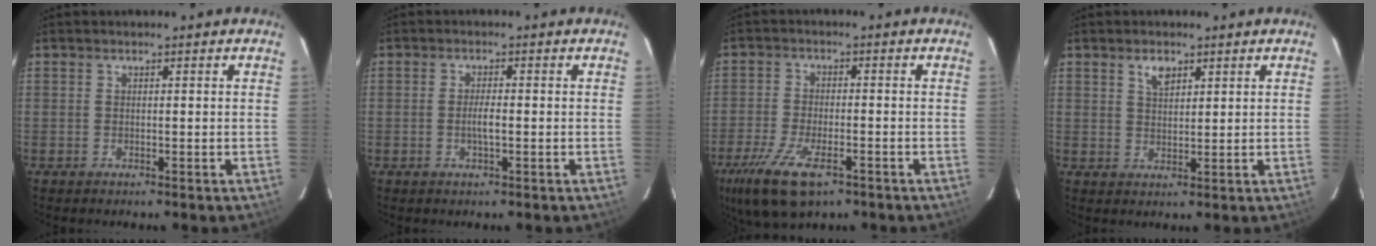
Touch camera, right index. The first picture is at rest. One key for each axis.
{"total": 2.2, "fx": -0.5, "fy": 0.4, "fz": 2.1, "tx": -0.041, "ty": -0.002, "tz": -0.010}
{"total": 12.2, "fx": -7.4, "fy": 4.8, "fz": 8.4, "tx": -0.196, "ty": -0.036, "tz": -0.135}
{"total": 3.2, "fx": 1.9, "fy": 1.7, "fz": 1.9, "tx": -0.032, "ty": 0.005, "tz": 0.036}